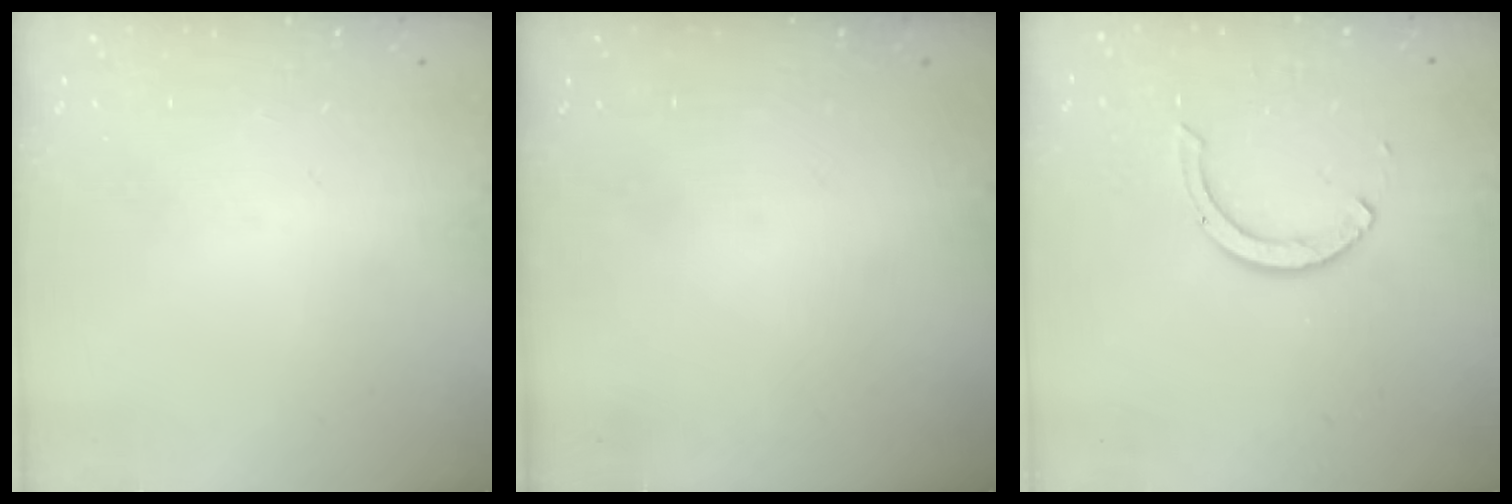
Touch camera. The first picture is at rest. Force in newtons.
{"total": 0.0}
{"total": 6.0, "press": 6.0, "slide": 0.5}